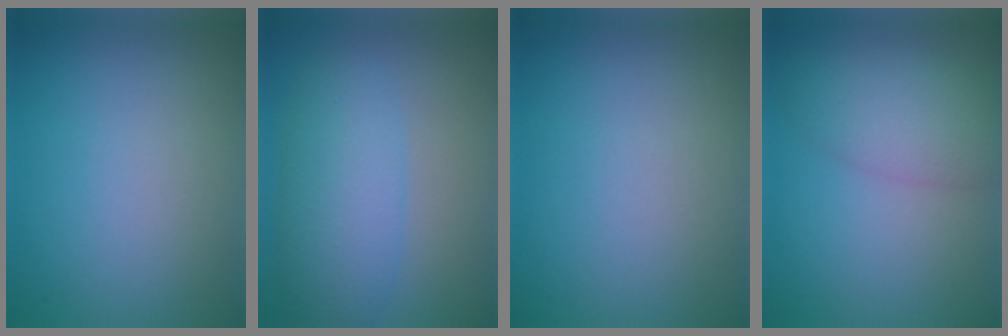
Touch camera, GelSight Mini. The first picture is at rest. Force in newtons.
{"total": 5.4, "press": 5.4, "slide": 0.2}
{"total": 0.0}
{"total": 4.9, "press": 4.9, "slide": 0.1}